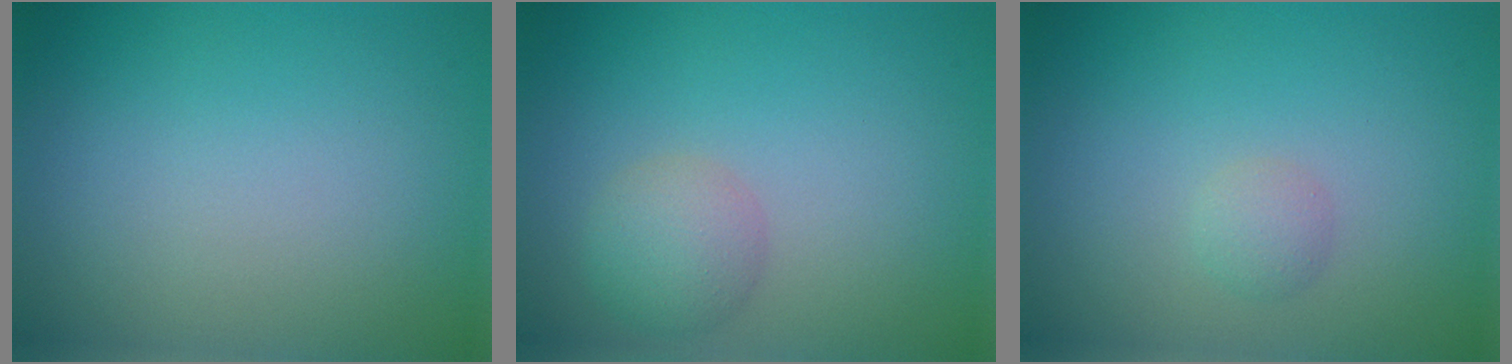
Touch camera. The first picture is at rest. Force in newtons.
{"total": 2.7, "press": 2.7, "slide": 0.1}
{"total": 1.1, "press": 1.1, "slide": 0.1}